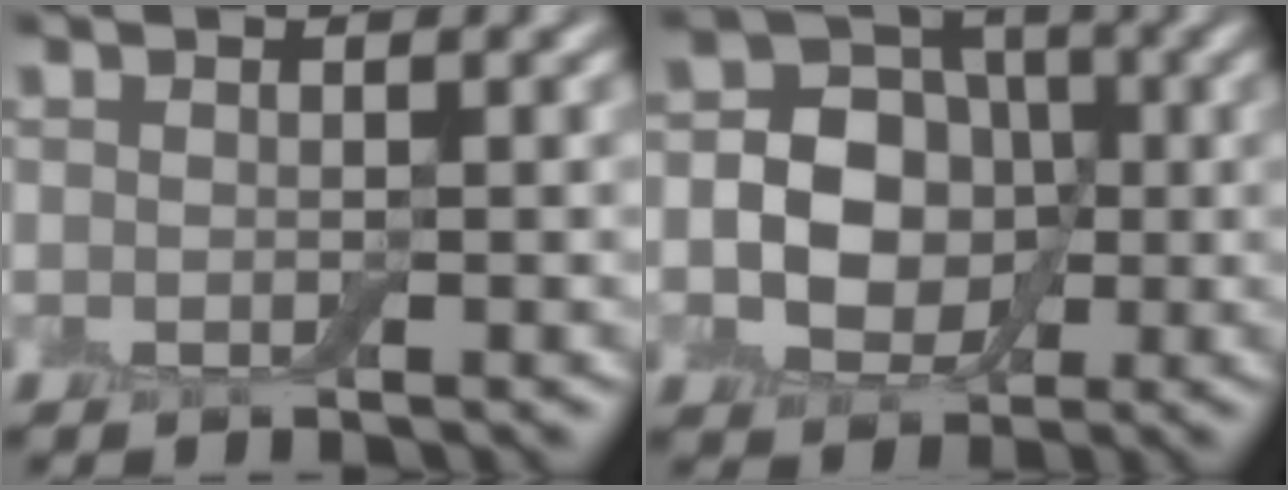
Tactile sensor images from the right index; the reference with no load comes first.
{"total": 6.8, "force": [-0.4, 5.6, 3.8], "torque": [-0.041, 0.004, -0.027]}